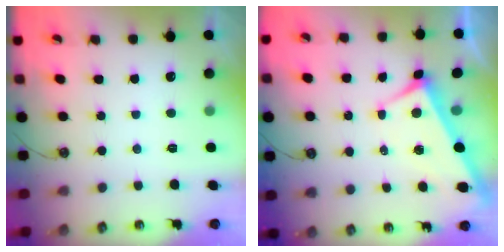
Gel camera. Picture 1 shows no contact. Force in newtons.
{"total": 3.1, "press": 3.0, "slide": 0.8}